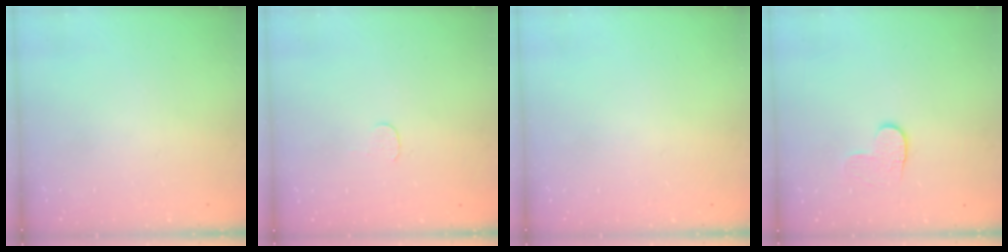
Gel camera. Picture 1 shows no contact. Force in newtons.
{"total": 3.7, "press": 3.7, "slide": 0.3}
{"total": 0.0}
{"total": 3.8, "press": 3.8, "slide": 0.4}